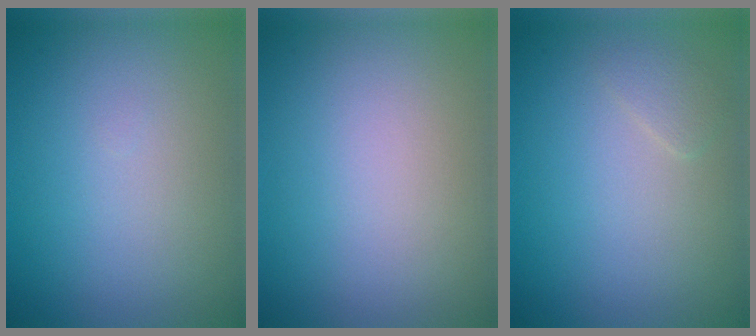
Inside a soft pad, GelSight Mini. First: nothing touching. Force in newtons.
{"total": 0.0}
{"total": 0.9, "press": 0.9, "slide": 0.0}